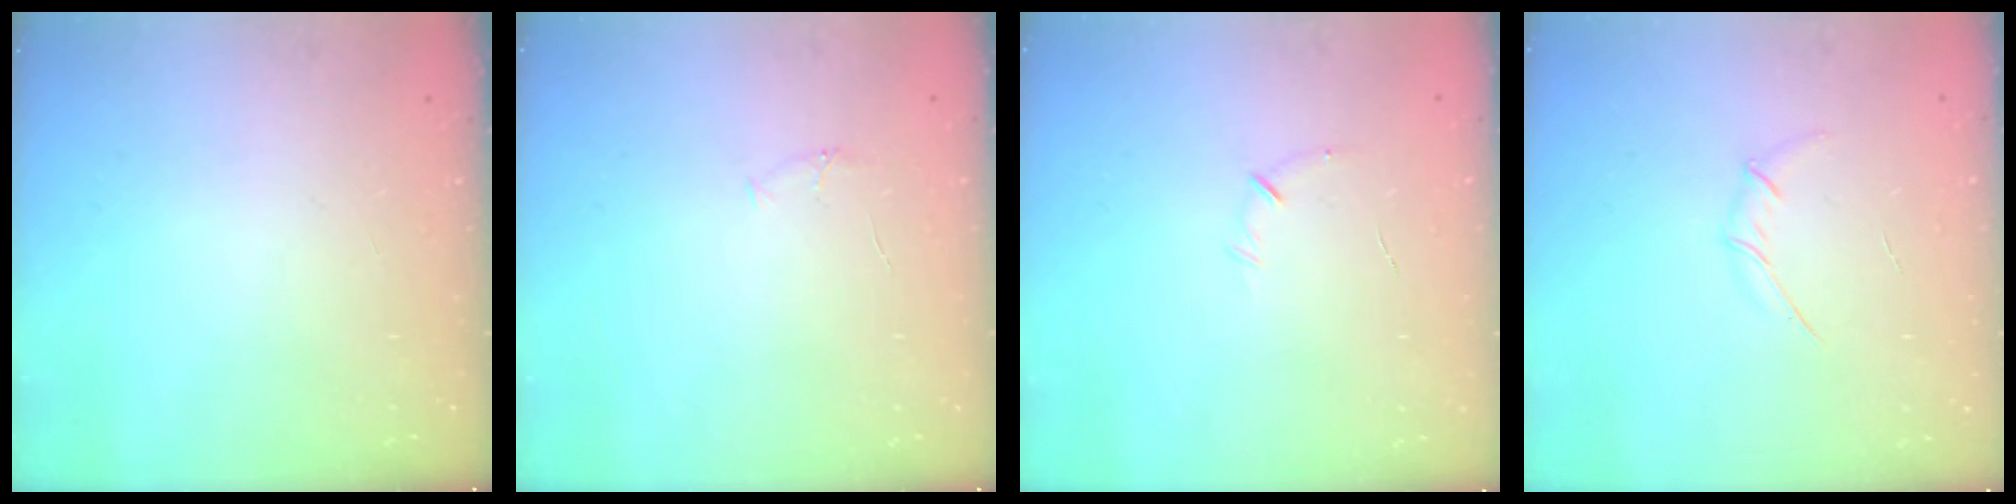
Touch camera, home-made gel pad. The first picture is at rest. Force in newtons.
{"total": 3.8, "press": 3.6, "slide": 1.1}
{"total": 4.7, "press": 4.6, "slide": 1.2}
{"total": 3.8, "press": 3.6, "slide": 1.1}